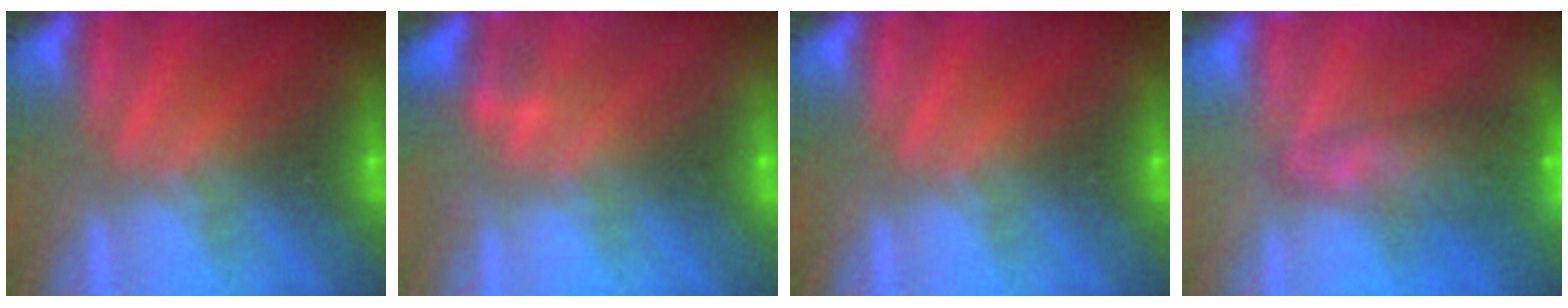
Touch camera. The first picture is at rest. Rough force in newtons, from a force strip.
{"total": 2.2}
{"total": 0.0}
{"total": 6.9}